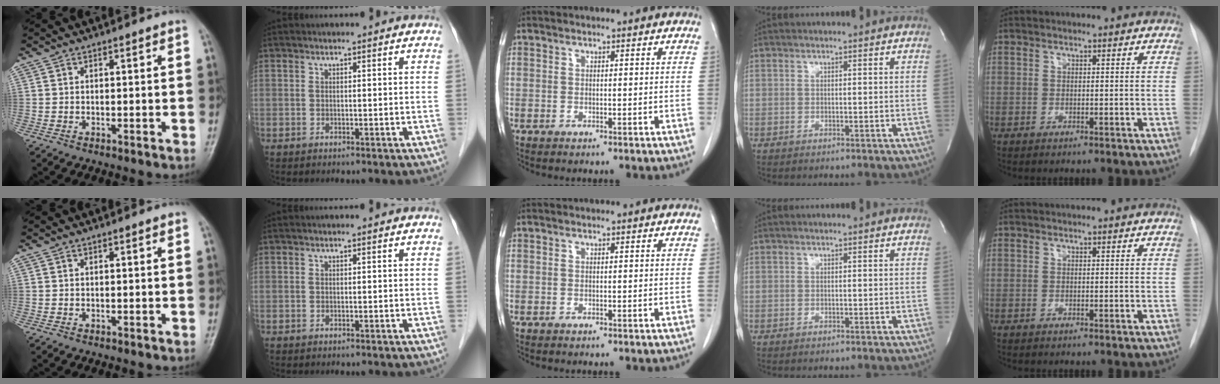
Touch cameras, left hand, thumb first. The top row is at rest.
{}